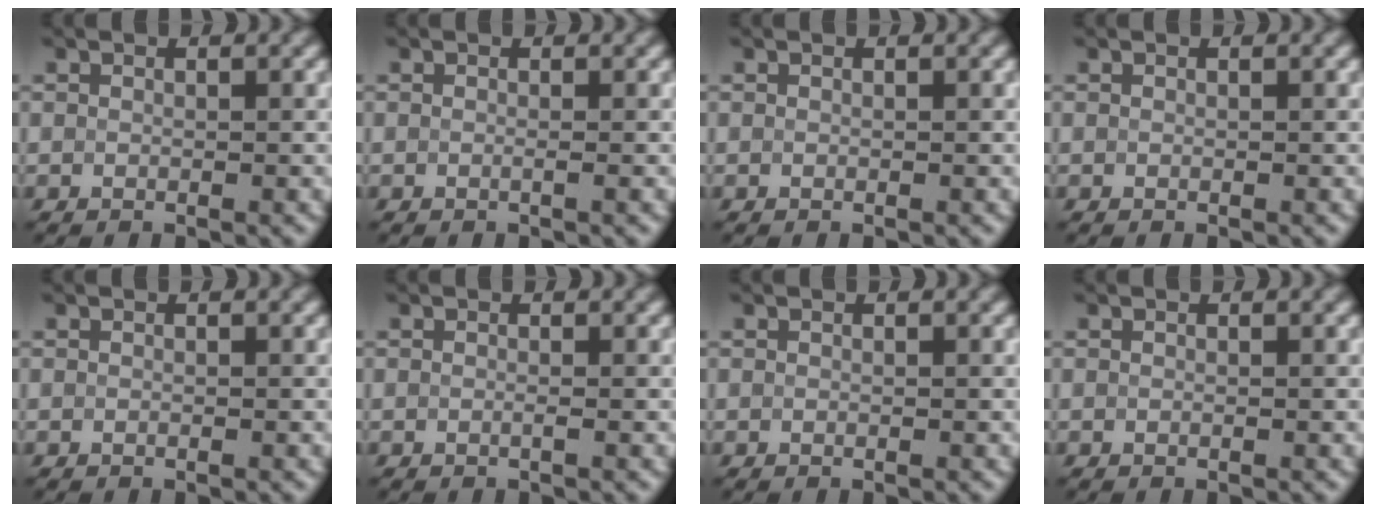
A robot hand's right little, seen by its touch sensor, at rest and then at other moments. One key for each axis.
{"total": 0.9, "fx": -0.3, "fy": 0.3, "fz": 0.8, "tx": -0.006, "ty": -0.002, "tz": -0.013}
{"total": 0.0}
{"total": 0.0}
{"total": 0.0}
{"total": 0.7, "fx": -0.4, "fy": 0.1, "fz": 0.6, "tx": -0.005, "ty": -0.001, "tz": -0.010}
{"total": 0.0}
{"total": 0.0}